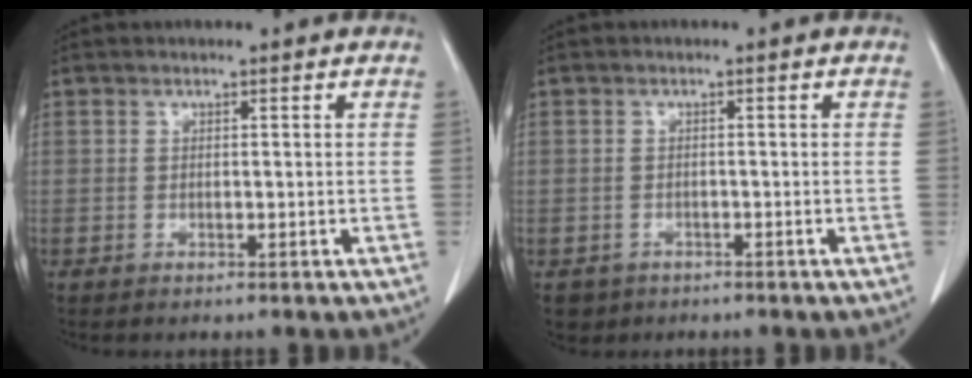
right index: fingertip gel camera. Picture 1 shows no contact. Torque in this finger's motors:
{"motor_torque": [-0.24, -0.05, -0.61, -0.15]}